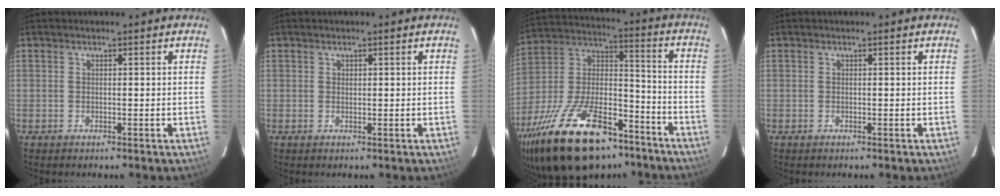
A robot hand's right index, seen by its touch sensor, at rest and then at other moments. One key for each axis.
{"total": 0.6, "fx": 0.3, "fy": 0.5, "fz": 0.1, "tx": 0.000, "ty": 0.003, "tz": 0.006}
{"total": 28.6, "fx": -18.6, "fy": 12.8, "fz": 17.6, "tx": -0.344, "ty": -0.002, "tz": -0.293}
{"total": 0.0}